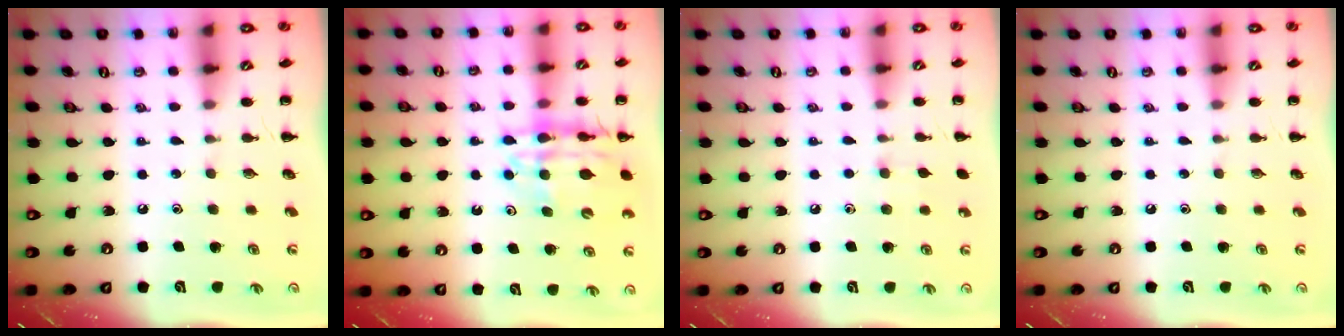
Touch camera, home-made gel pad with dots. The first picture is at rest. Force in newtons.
{"total": 13.1, "press": 12.6, "slide": 3.7}
{"total": 4.3, "press": 3.9, "slide": 1.7}
{"total": 0.0}